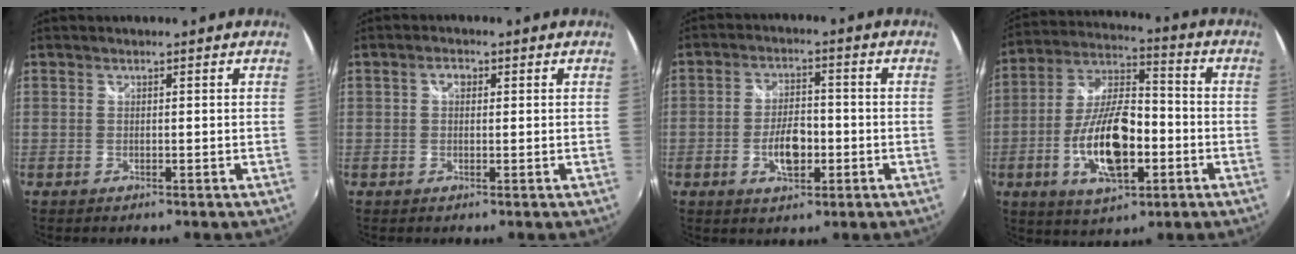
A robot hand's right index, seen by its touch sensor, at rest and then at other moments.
{"total": 1.9, "force": [0.4, 1.3, 1.3], "torque": [-0.022, 0.007, 0.005]}
{"total": 9.0, "force": [-2.9, 4.3, 7.3], "torque": [-0.140, 0.007, -0.044]}
{"total": 16.4, "force": [-4.7, 6.8, 14.2], "torque": [-0.283, 0.002, -0.081]}